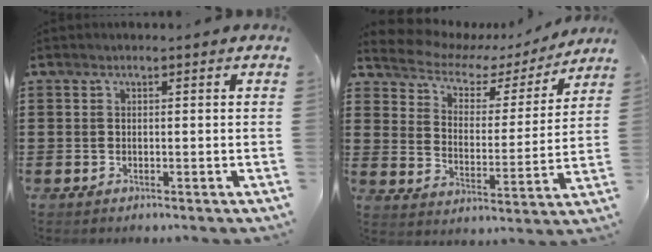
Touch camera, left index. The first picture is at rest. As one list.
[{"total": 5.0, "force": [4.2, 2.5, 1.2], "torque": [-0.055, -0.026, 0.066]}]